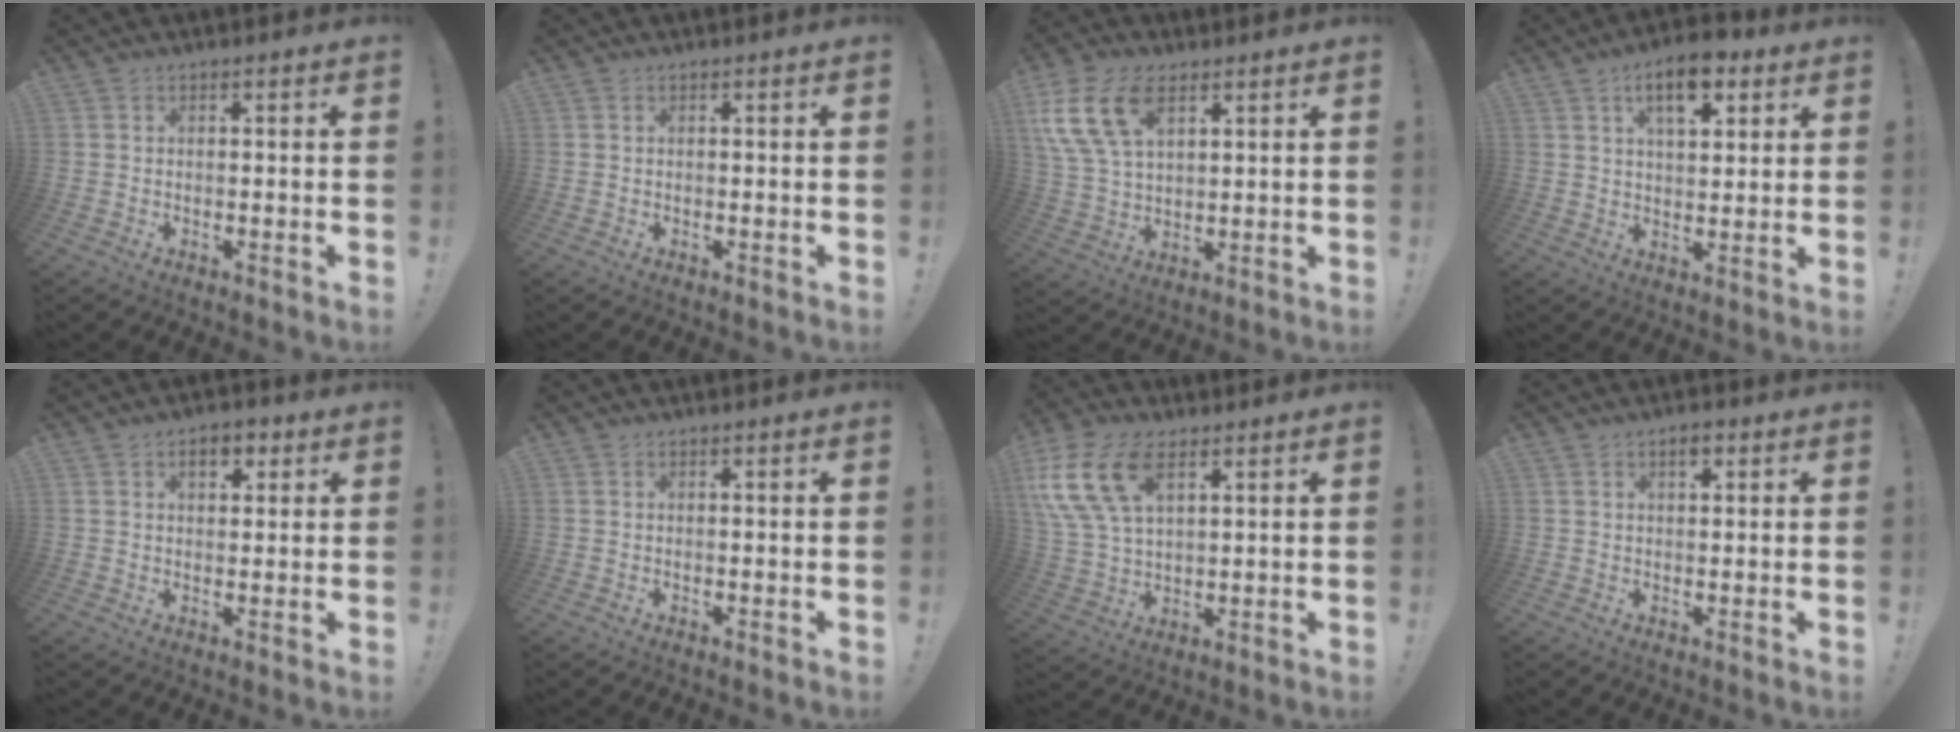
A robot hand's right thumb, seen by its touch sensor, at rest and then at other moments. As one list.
[{"total": 0.0}, {"total": 14.7, "force": [6.8, 8.7, 9.8], "torque": [-0.199, -0.017, 0.127]}, {"total": 10.5, "force": [5.6, 5.0, 7.3], "torque": [-0.098, -0.018, 0.093]}, {"total": 4.9, "force": [2.1, 3.0, 3.2], "torque": [-0.047, 0.003, 0.034]}, {"total": 0.0}, {"total": 16.3, "force": [7.0, 9.5, 11.2], "torque": [-0.244, -0.020, 0.130]}, {"total": 2.4, "force": [1.2, 1.2, 1.7], "torque": [-0.017, -0.003, 0.017]}]